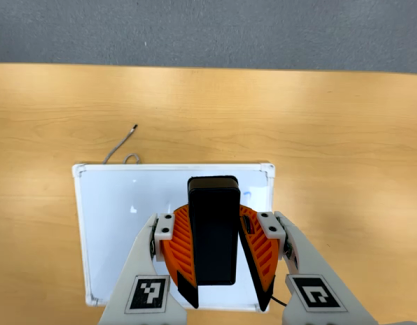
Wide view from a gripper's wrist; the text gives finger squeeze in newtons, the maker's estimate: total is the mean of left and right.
{"total": 8.3, "left": 8.0, "right": 8.6}